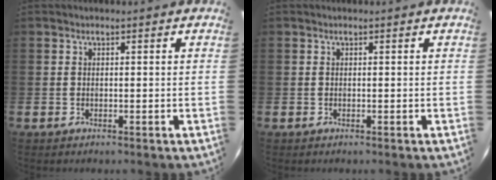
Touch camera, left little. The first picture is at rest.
{"total": 0.0}